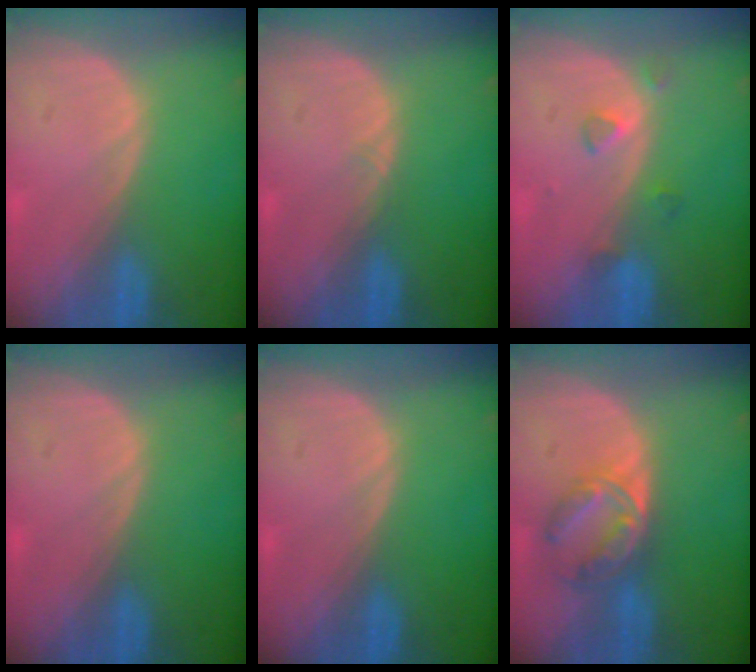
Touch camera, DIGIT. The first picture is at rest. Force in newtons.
{"total": 0.5, "press": 0.5, "slide": 0.1}
{"total": 2.5, "press": 2.3, "slide": 0.9}
{"total": 0.0}
{"total": 0.0}
{"total": 6.4, "press": 5.8, "slide": 2.8}